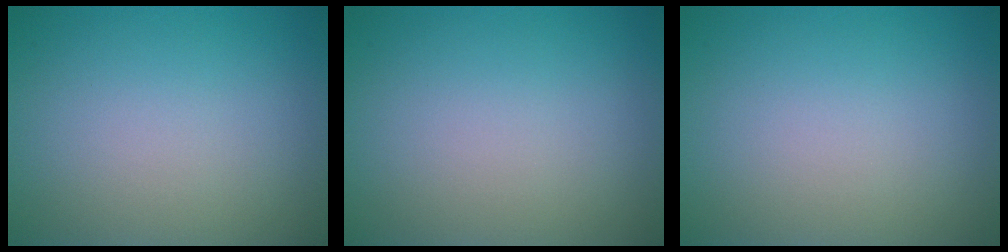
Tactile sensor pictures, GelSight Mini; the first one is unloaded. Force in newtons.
{"total": 0.0}
{"total": 0.0}